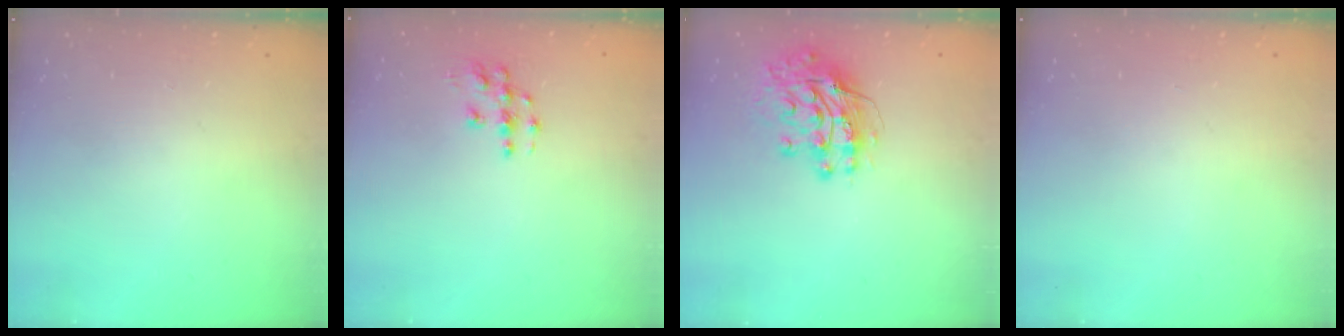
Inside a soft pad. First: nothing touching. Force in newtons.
{"total": 6.6, "press": 6.6, "slide": 0.3}
{"total": 12.8, "press": 12.7, "slide": 1.1}
{"total": 0.0}